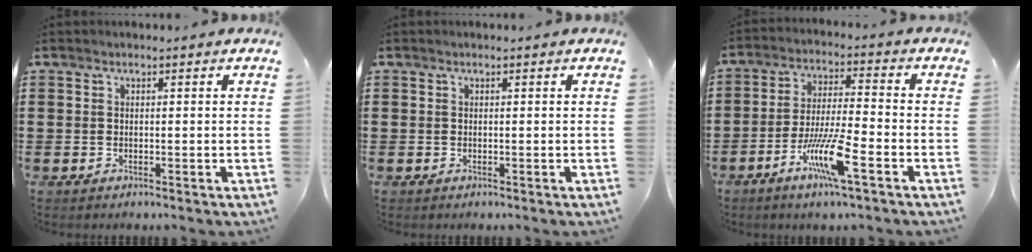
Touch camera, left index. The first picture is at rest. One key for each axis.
{"total": 0.0}
{"total": 9.5, "fx": -5.0, "fy": 1.5, "fz": 8.0, "tx": -0.167, "ty": -0.003, "tz": -0.097}